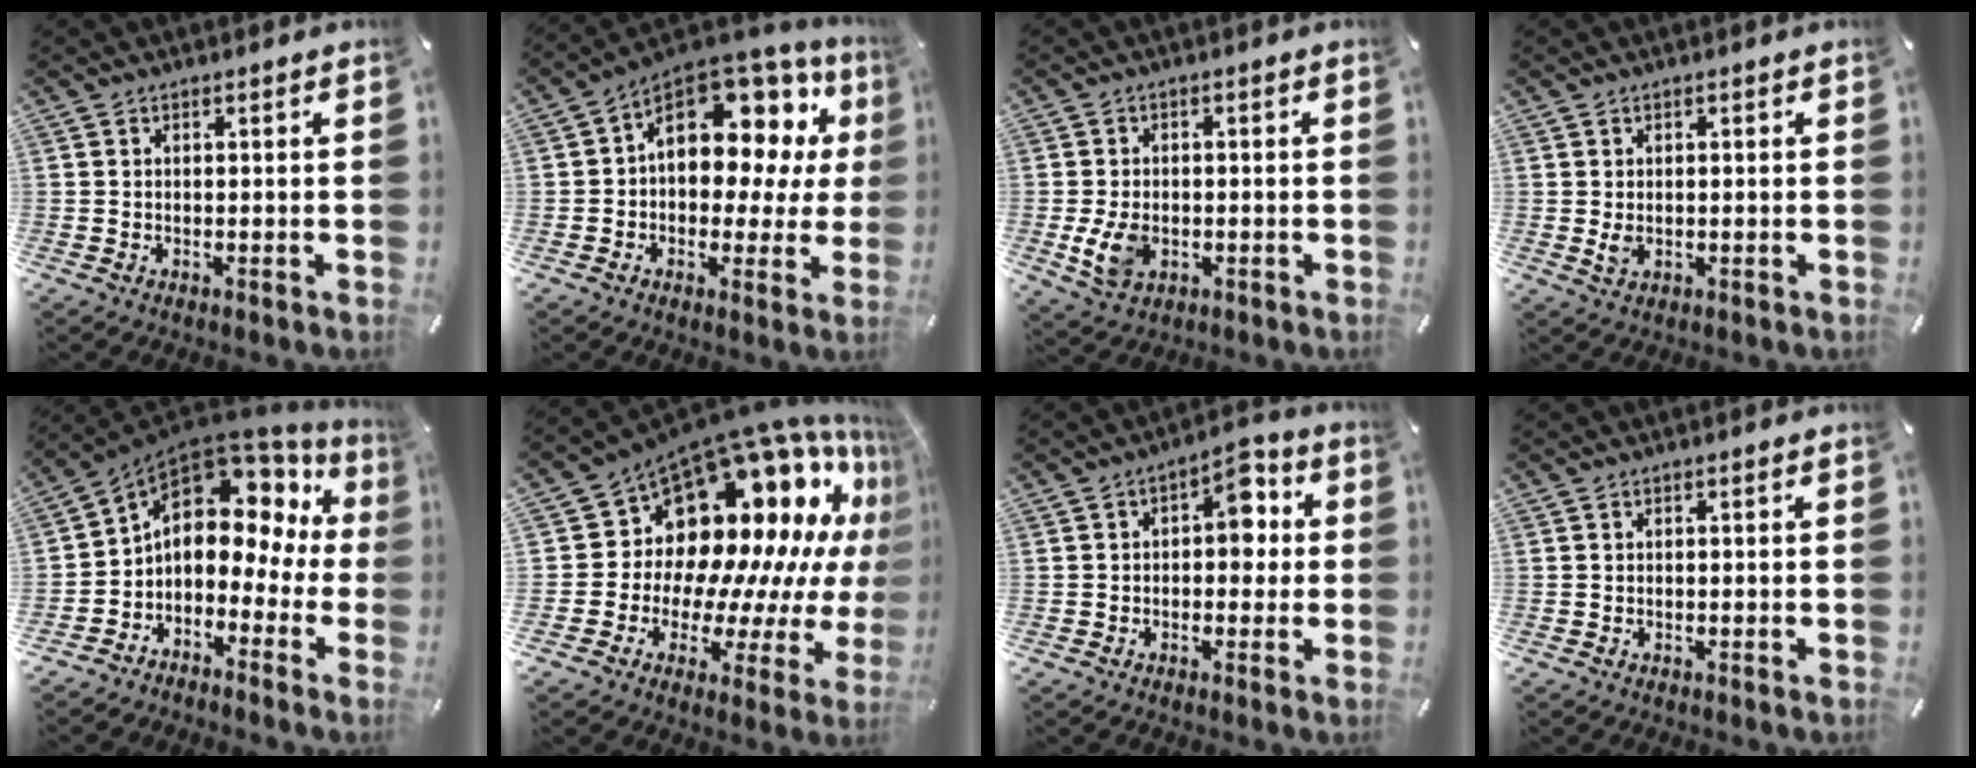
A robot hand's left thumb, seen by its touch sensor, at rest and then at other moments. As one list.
[{"total": 13.5, "force": [5.6, 9.0, 8.4], "torque": [-0.117, -0.046, 0.098]}, {"total": 6.1, "force": [-1.4, 4.3, 4.1], "torque": [-0.093, -0.004, -0.027]}, {"total": 2.0, "force": [0.0, 1.5, 1.3], "torque": [-0.024, -0.003, -0.004]}, {"total": 9.2, "force": [2.7, 6.6, 5.7], "torque": [-0.106, -0.034, 0.042]}, {"total": 19.1, "force": [10.8, 12.5, 9.5], "torque": [-0.126, -0.140, 0.217]}, {"total": 7.2, "force": [1.0, 4.4, 5.6], "torque": [-0.060, -0.003, 0.007]}, {"total": 0.0}]